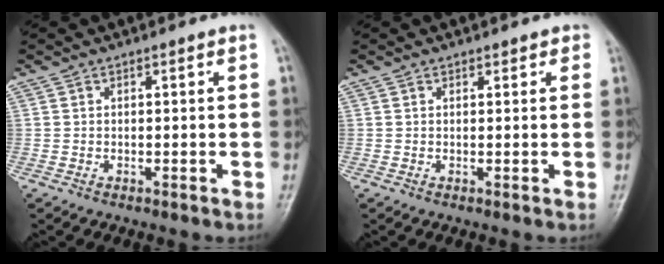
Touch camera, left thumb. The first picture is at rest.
{"total": 1.3, "force": [0.8, 0.9, 0.4], "torque": [0.014, -0.003, 0.005]}